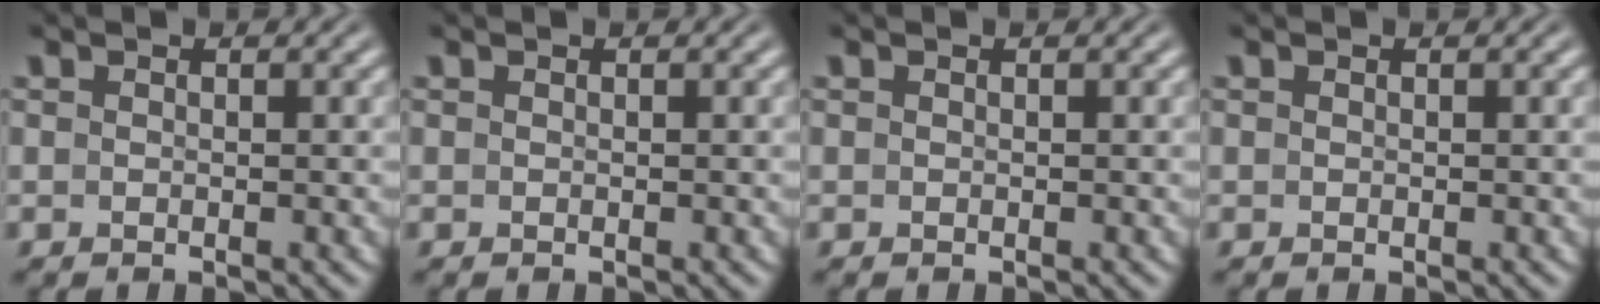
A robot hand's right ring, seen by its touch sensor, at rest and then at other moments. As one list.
[{"total": 0.0}, {"total": 0.0}, {"total": 0.0}]